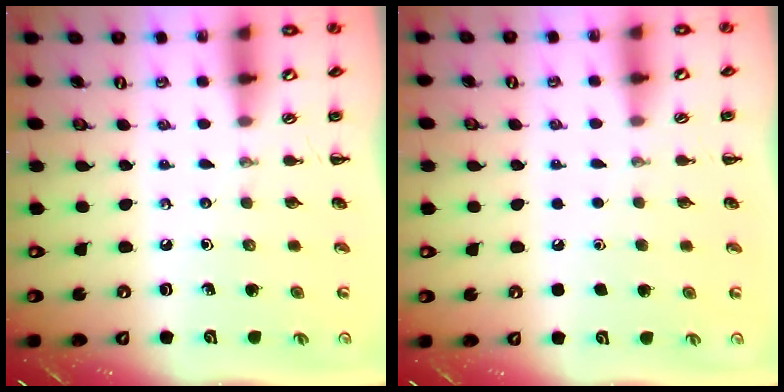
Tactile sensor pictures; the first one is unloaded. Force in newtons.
{"total": 1.8, "press": 1.8, "slide": 0.1}